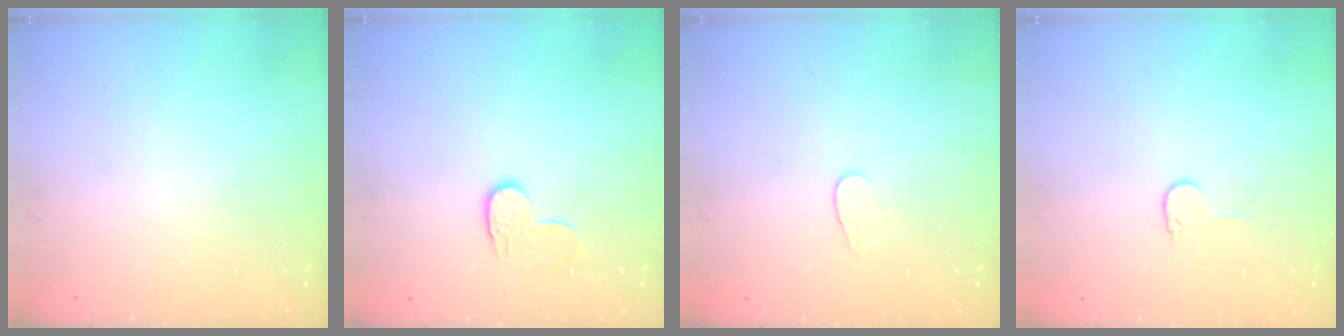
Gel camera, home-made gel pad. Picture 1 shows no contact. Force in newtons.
{"total": 5.7, "press": 5.7, "slide": 0.4}
{"total": 4.1, "press": 4.1, "slide": 0.3}
{"total": 3.8, "press": 3.8, "slide": 0.4}